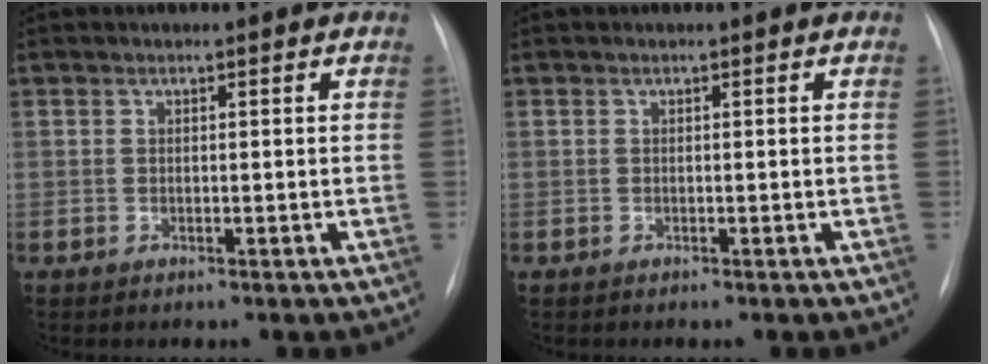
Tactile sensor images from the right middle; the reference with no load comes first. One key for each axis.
{"total": 0.0}